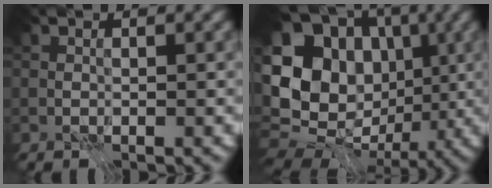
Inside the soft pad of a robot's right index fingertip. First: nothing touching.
{"total": 16.0, "force": [1.6, 12.9, 9.3], "torque": [-0.187, 0.019, 0.029]}